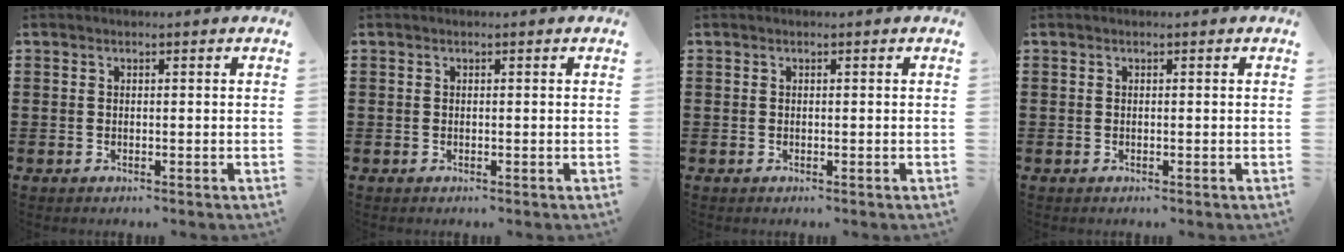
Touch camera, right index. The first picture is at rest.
{"total": 0.0}
{"total": 0.0}
{"total": 0.0}